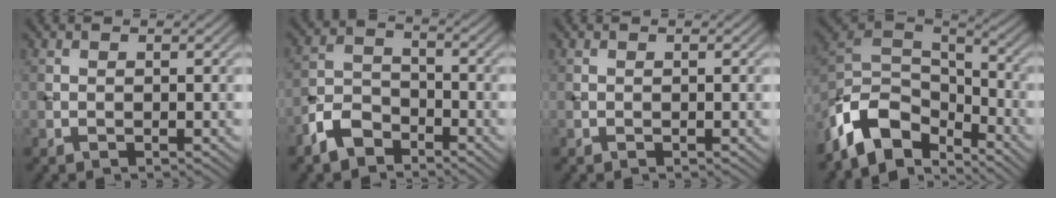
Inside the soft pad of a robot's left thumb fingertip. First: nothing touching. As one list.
[{"total": 5.7, "force": [-3.9, 3.1, 2.7], "torque": [-0.060, 0.000, -0.094]}, {"total": 0.0}, {"total": 11.7, "force": [-7.1, 6.4, 6.8], "torque": [-0.150, -0.001, -0.149]}]